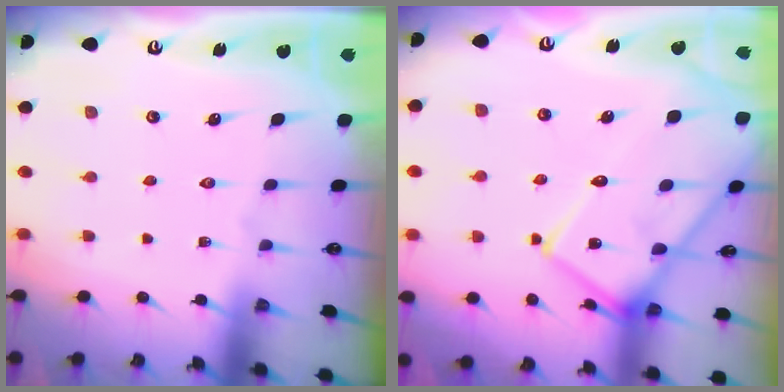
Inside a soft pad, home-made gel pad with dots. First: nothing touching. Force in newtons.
{"total": 16.5, "press": 16.4, "slide": 1.4}